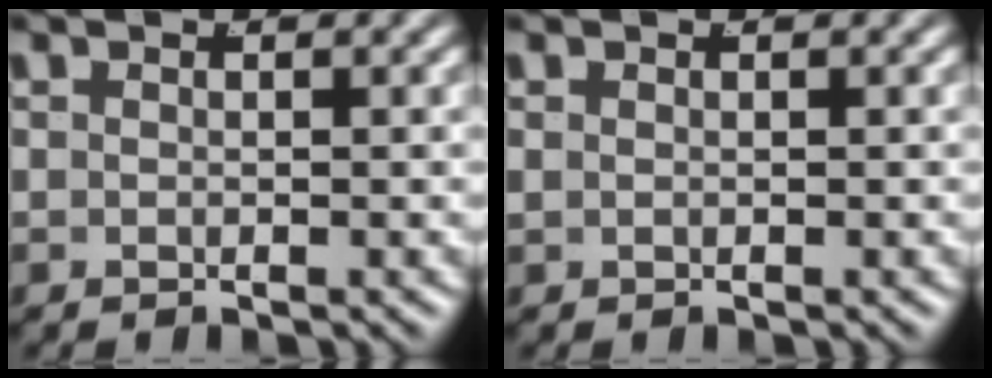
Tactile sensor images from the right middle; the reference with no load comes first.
{"total": 0.0}